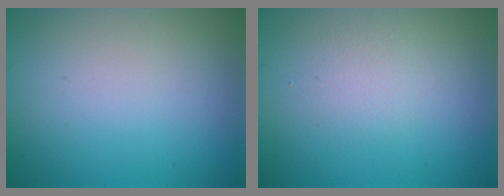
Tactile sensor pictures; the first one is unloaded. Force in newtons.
{"total": 1.5, "press": 1.5, "slide": 0.0}